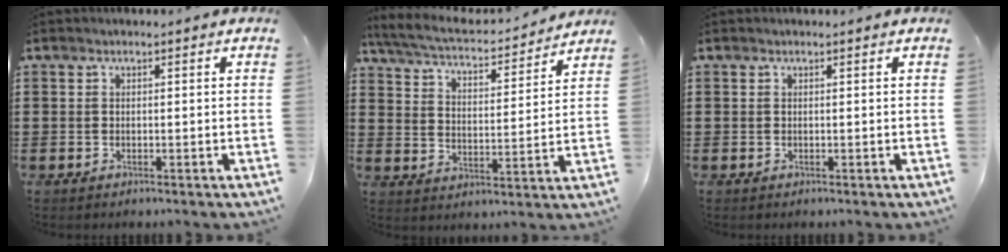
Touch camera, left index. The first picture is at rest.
{"total": 4.9, "force": [4.5, 0.6, 1.8], "torque": [-0.059, -0.029, 0.072]}
{"total": 0.0}